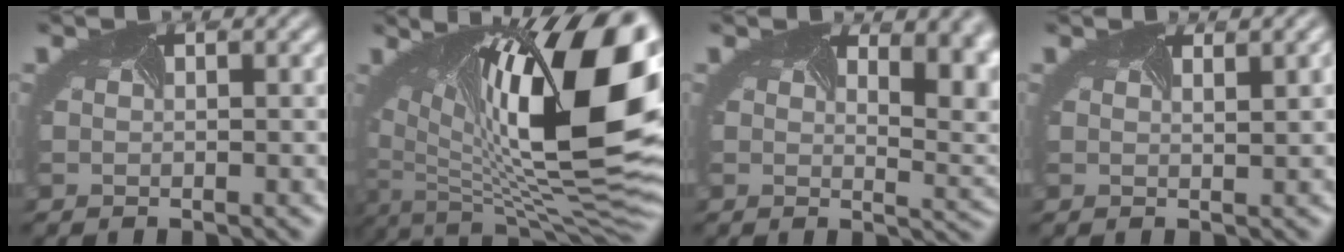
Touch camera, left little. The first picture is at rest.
{"total": 16.8, "force": [3.3, 7.0, 14.9], "torque": [-0.212, -0.004, 0.069]}
{"total": 9.4, "force": [4.2, 4.7, 6.9], "torque": [-0.062, 0.024, 0.057]}
{"total": 1.3, "force": [0.7, 0.4, 1.0], "torque": [0.006, 0.009, -0.009]}